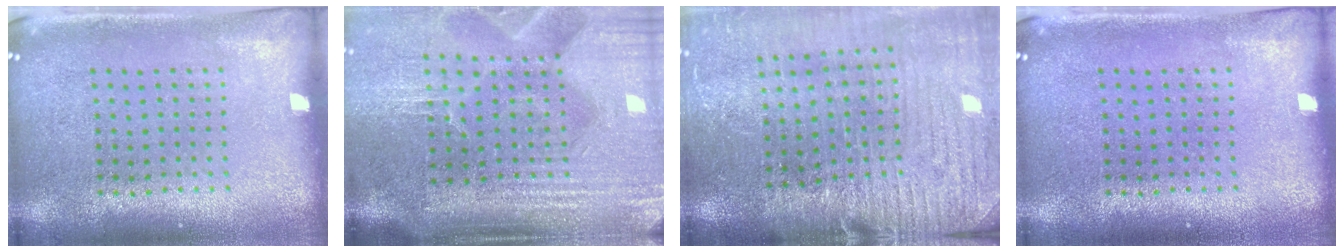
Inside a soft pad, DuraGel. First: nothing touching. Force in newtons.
{"total": 4.9, "press": 4.2, "slide": 2.6}
{"total": 3.2, "press": 3.0, "slide": 1.0}
{"total": 0.0}